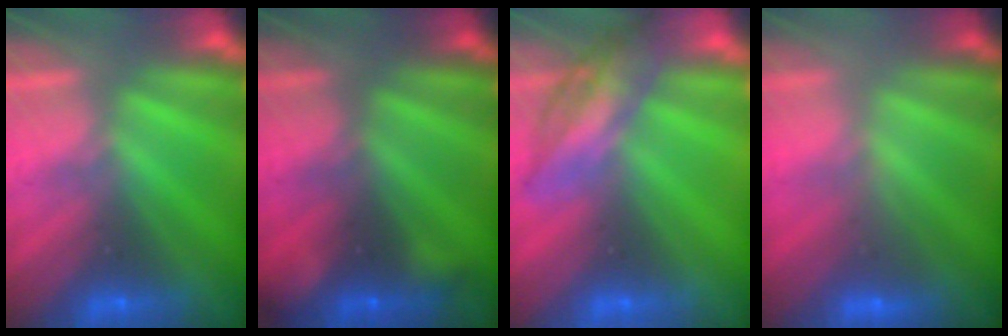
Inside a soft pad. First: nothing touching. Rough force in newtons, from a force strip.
{"total": 2.3}
{"total": 2.4}
{"total": 2.1}